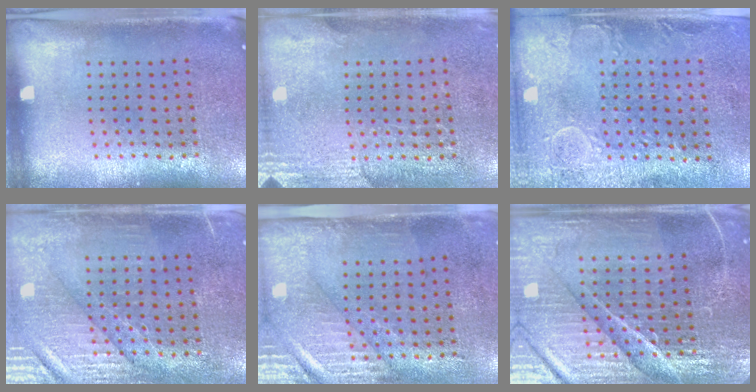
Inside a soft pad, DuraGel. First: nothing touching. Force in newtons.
{"total": 2.7, "press": 2.4, "slide": 1.3}
{"total": 2.9, "press": 2.3, "slide": 1.7}
{"total": 3.4, "press": 3.1, "slide": 1.4}
{"total": 3.0, "press": 2.5, "slide": 1.6}
{"total": 6.2, "press": 5.6, "slide": 2.7}